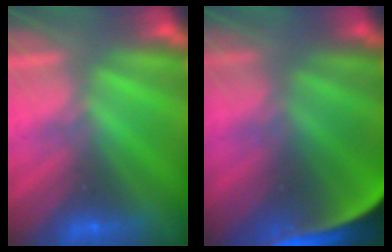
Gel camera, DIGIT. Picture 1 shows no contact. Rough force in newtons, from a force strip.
{"total": 7.8}